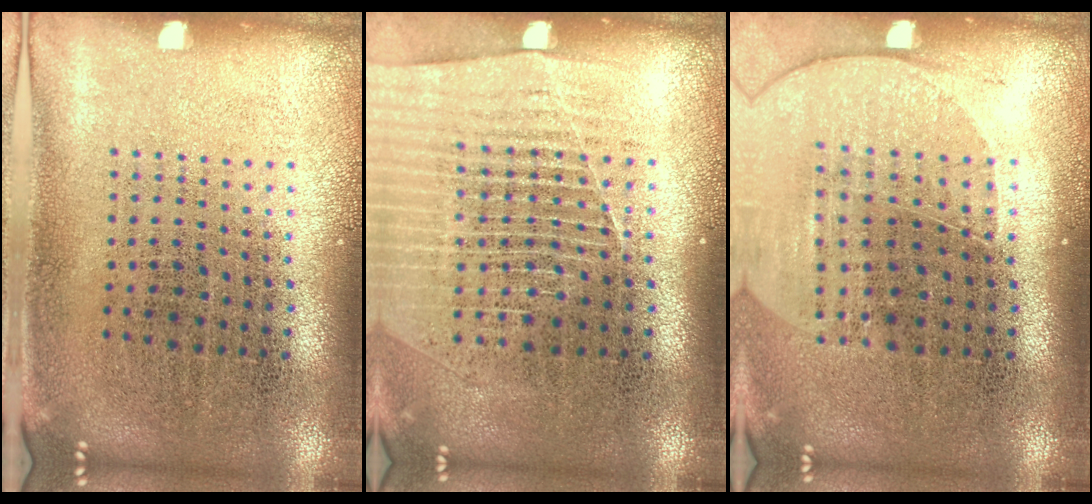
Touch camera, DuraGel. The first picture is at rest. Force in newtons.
{"total": 1.5, "press": 1.4, "slide": 0.5}
{"total": 1.7, "press": 1.5, "slide": 0.7}